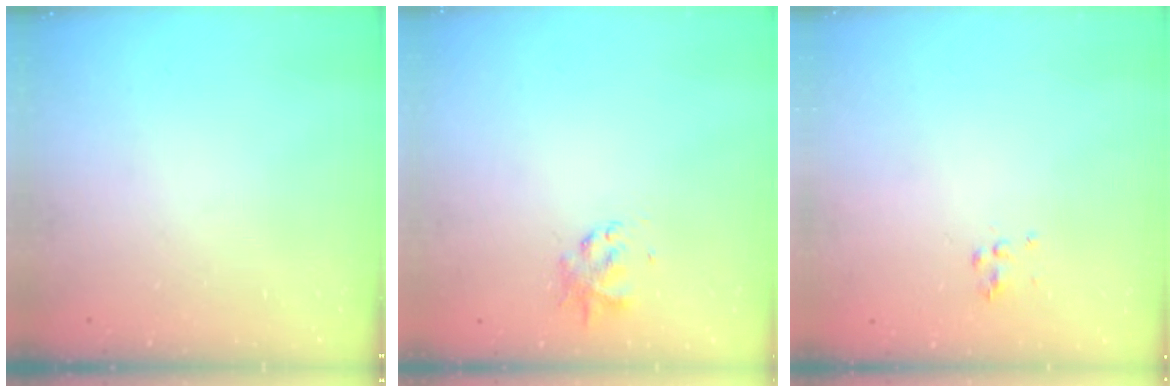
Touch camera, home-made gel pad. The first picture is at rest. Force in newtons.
{"total": 1.9, "press": 1.9, "slide": 0.4}
{"total": 3.4, "press": 3.1, "slide": 1.4}